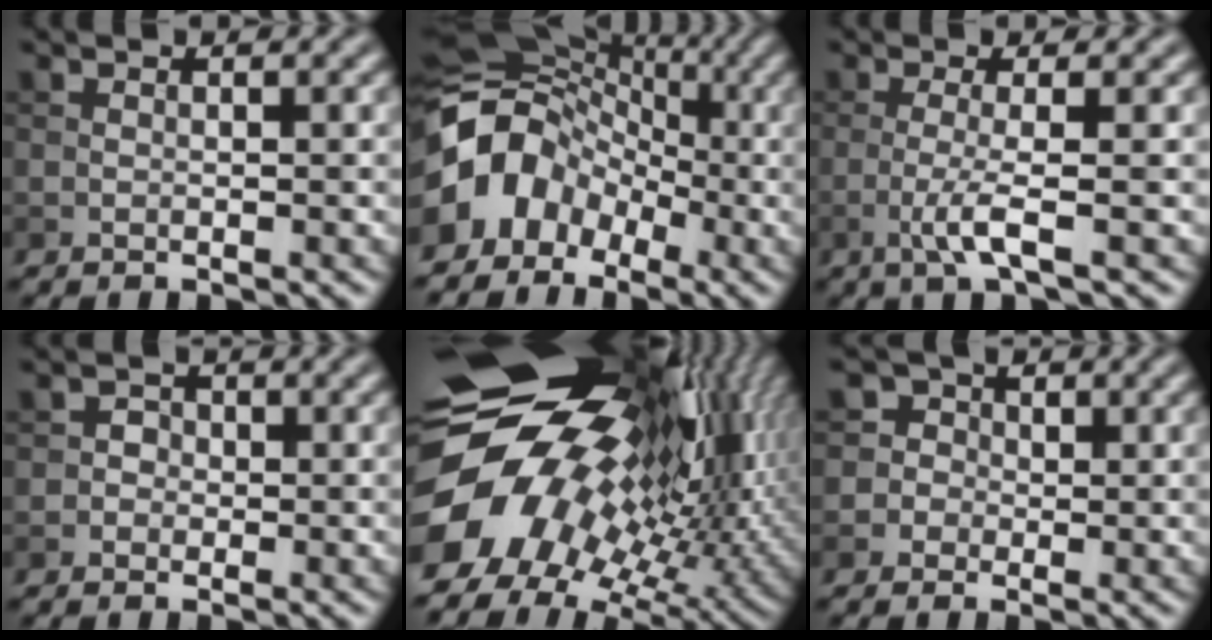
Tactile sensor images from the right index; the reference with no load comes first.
{"total": 9.3, "force": [-2.8, 7.5, 4.8], "torque": [-0.084, 0.011, -0.064]}
{"total": 3.0, "force": [-0.9, 0.4, 2.8], "torque": [-0.057, -0.001, -0.026]}
{"total": 1.3, "force": [-0.2, 1.3, 0.3], "torque": [0.014, 0.001, -0.009]}
{"total": 18.7, "force": [0.3, 12.4, 13.9], "torque": [-0.249, -0.037, 0.030]}
{"total": 3.8, "force": [0.3, 3.8, 0.6], "torque": [0.017, 0.027, -0.018]}